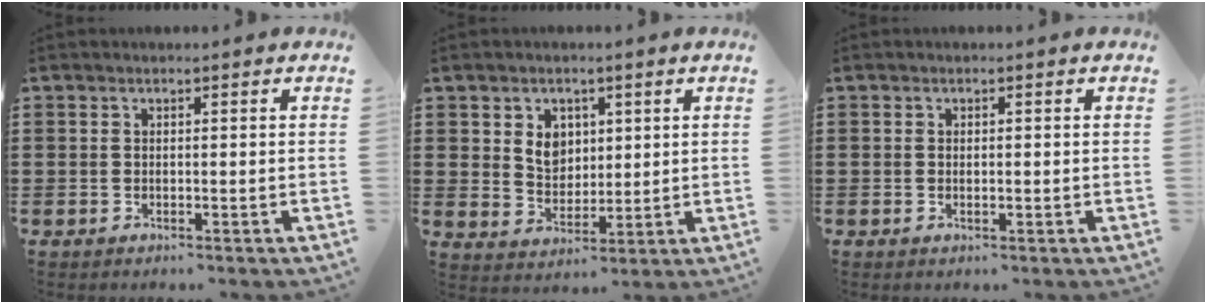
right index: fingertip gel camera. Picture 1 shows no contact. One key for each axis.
{"total": 5.1, "fx": 1.9, "fy": 4.3, "fz": 2.2, "tx": -0.052, "ty": 0.012, "tz": 0.032}
{"total": 0.6, "fx": 0.0, "fy": 0.2, "fz": 0.5, "tx": -0.011, "ty": 0.000, "tz": 0.000}